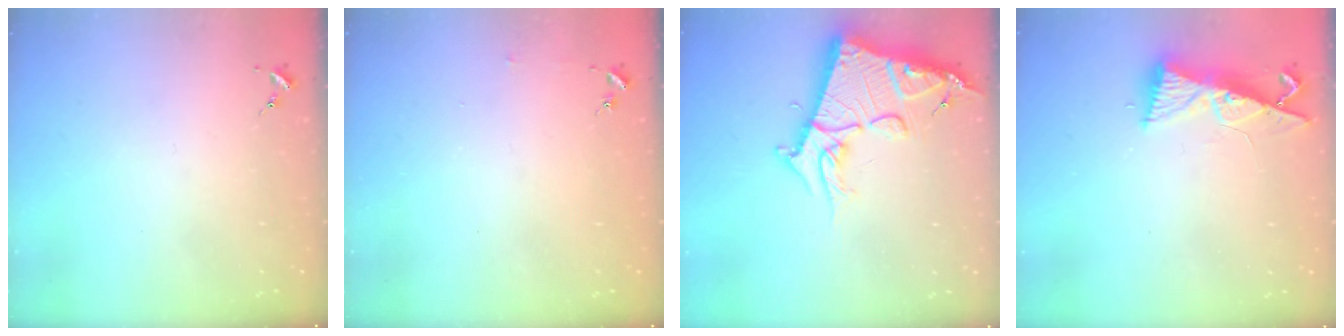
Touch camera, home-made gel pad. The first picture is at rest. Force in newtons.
{"total": 2.5, "press": 2.5, "slide": 0.2}
{"total": 18.5, "press": 18.4, "slide": 1.8}
{"total": 9.0, "press": 9.0, "slide": 1.1}